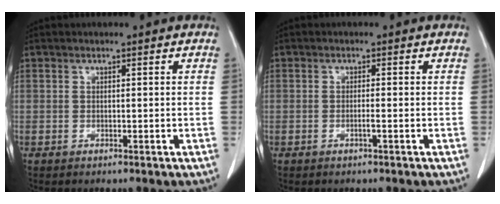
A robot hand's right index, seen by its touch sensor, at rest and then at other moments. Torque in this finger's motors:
{"motor_torque": [-0.14, 0.05, 0.04, 0.00]}